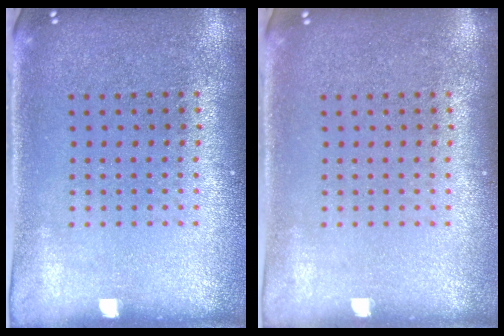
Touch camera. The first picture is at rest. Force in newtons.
{"total": 0.0}